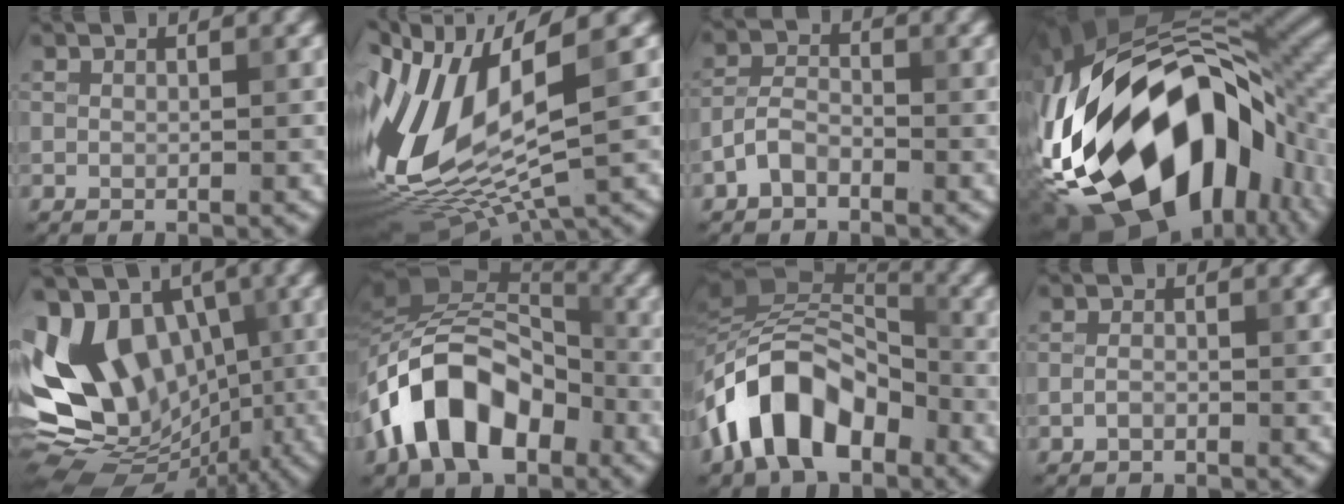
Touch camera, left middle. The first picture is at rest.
{"total": 13.0, "force": [1.8, 5.7, 11.5], "torque": [-0.258, -0.013, 0.042]}
{"total": 2.6, "force": [-1.6, 1.4, 1.4], "torque": [-0.026, 0.010, -0.039]}
{"total": 19.8, "force": [-5.1, 11.3, 15.5], "torque": [-0.280, -0.018, -0.078]}
{"total": 13.8, "force": [0.4, 10.1, 9.5], "torque": [-0.154, 0.020, -0.003]}
{"total": 11.0, "force": [-4.7, 7.0, 7.1], "torque": [-0.124, 0.014, -0.096]}
{"total": 10.0, "force": [-4.8, 5.9, 6.5], "torque": [-0.107, 0.017, -0.101]}
{"total": 1.1, "force": [-0.5, 0.7, 0.7], "torque": [-0.015, 0.001, -0.014]}